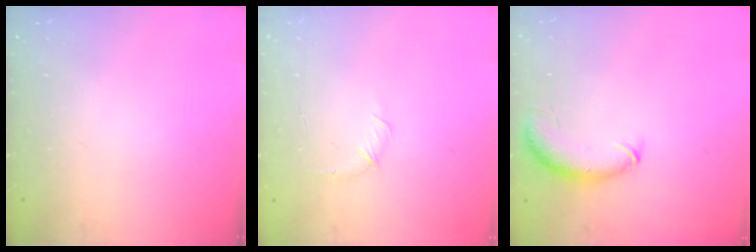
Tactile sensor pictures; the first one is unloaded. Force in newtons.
{"total": 5.1, "press": 4.9, "slide": 1.4}
{"total": 8.7, "press": 8.6, "slide": 1.6}